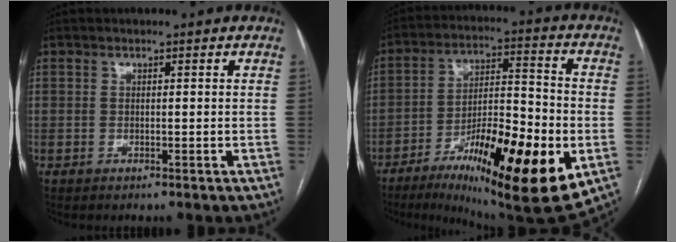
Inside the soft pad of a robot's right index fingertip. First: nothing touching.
{"total": 23.3, "force": [-9.0, 4.6, 21.0], "torque": [-0.296, -0.019, -0.133]}